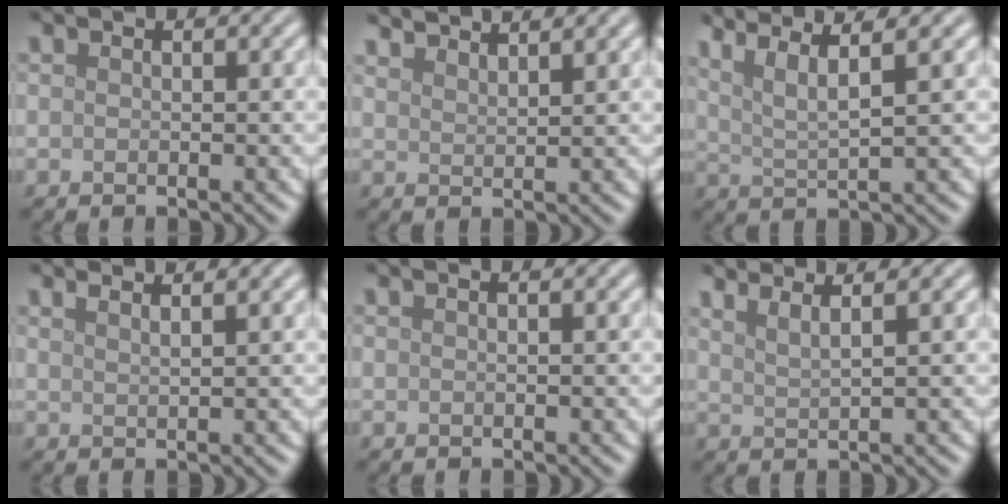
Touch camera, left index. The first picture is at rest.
{"total": 4.2, "force": [3.9, 0.8, 1.4], "torque": [-0.001, 0.011, 0.042]}
{"total": 5.3, "force": [3.4, 1.0, 4.0], "torque": [-0.066, 0.016, 0.049]}
{"total": 3.5, "force": [2.7, 1.3, 1.8], "torque": [0.001, 0.021, 0.005]}
{"total": 0.8, "force": [0.4, 0.3, 0.6], "torque": [-0.008, 0.004, 0.001]}
{"total": 3.6, "force": [2.8, 1.1, 2.0], "torque": [-0.014, 0.017, 0.019]}